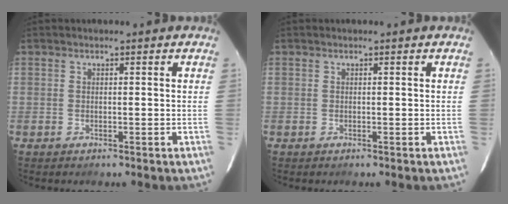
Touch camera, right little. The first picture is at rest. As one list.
[{"total": 0.0}]